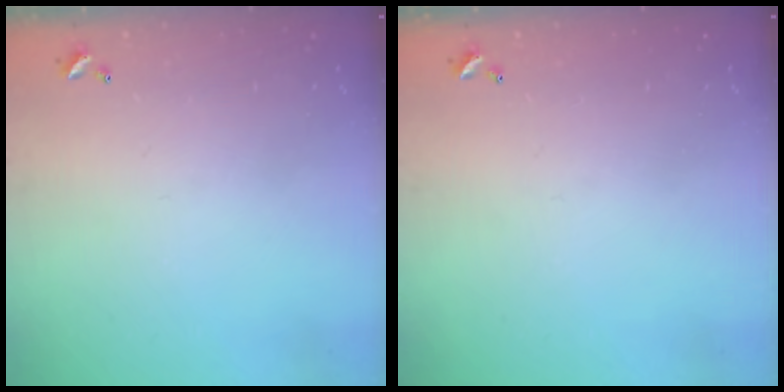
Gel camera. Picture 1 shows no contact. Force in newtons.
{"total": 0.0}